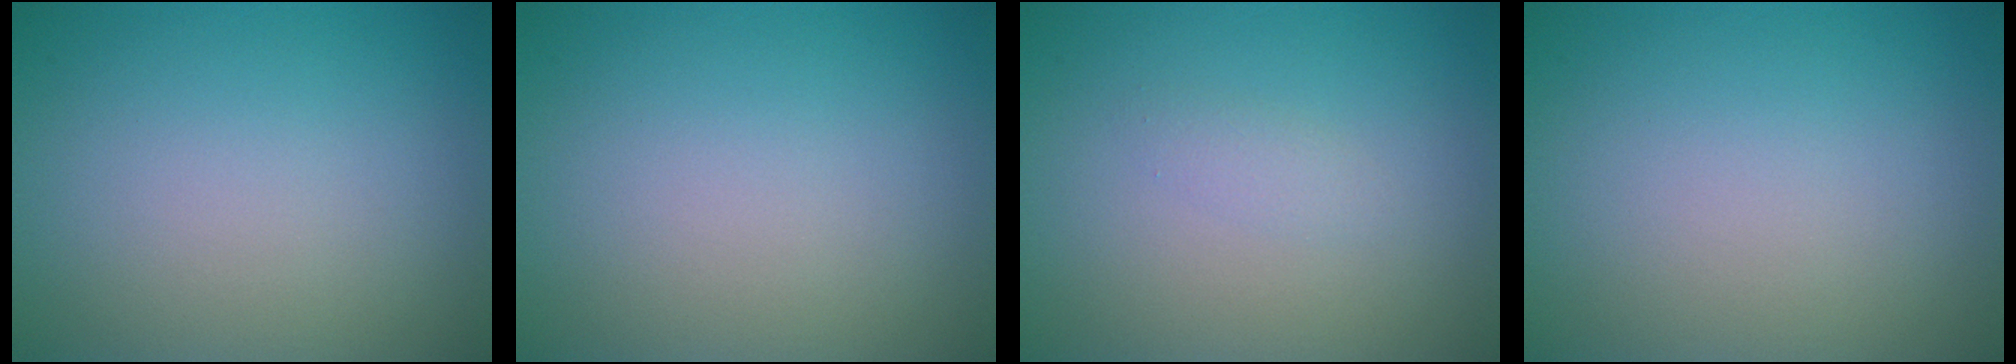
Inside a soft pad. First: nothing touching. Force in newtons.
{"total": 0.0}
{"total": 0.8, "press": 0.8, "slide": 0.0}
{"total": 0.0}